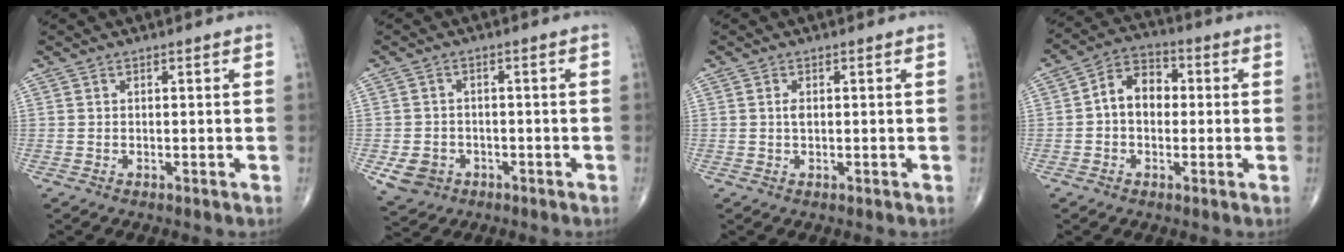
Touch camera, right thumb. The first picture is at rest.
{"total": 5.7, "force": [-2.2, 4.8, 2.0], "torque": [-0.031, 0.009, -0.028]}
{"total": 1.2, "force": [0.1, 0.7, 1.0], "torque": [-0.019, 0.000, 0.002]}
{"total": 8.1, "force": [0.2, 5.9, 5.5], "torque": [-0.068, 0.024, -0.011]}